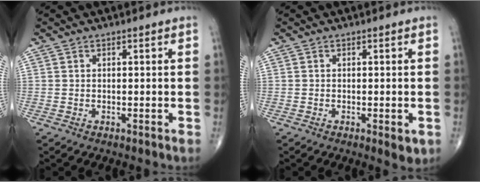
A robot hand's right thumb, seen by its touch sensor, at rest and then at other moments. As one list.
[{"total": 2.7, "force": [-0.9, 1.0, 2.3], "torque": [-0.026, -0.005, -0.010]}]